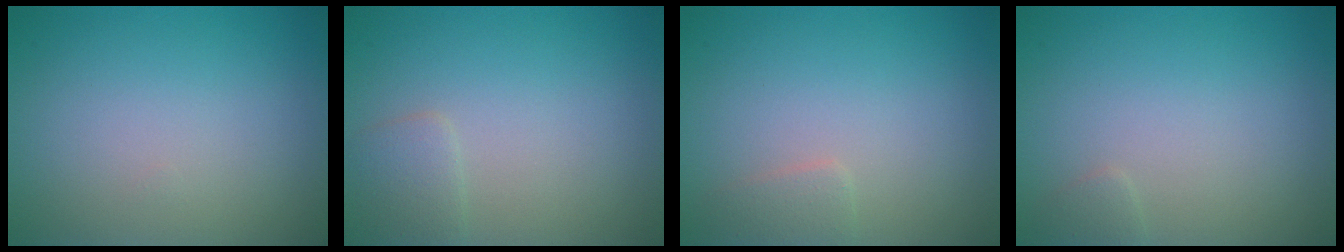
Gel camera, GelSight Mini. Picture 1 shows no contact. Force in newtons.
{"total": 1.5, "press": 1.5, "slide": 0.0}
{"total": 1.2, "press": 1.2, "slide": 0.0}
{"total": 0.7, "press": 0.7, "slide": 0.0}